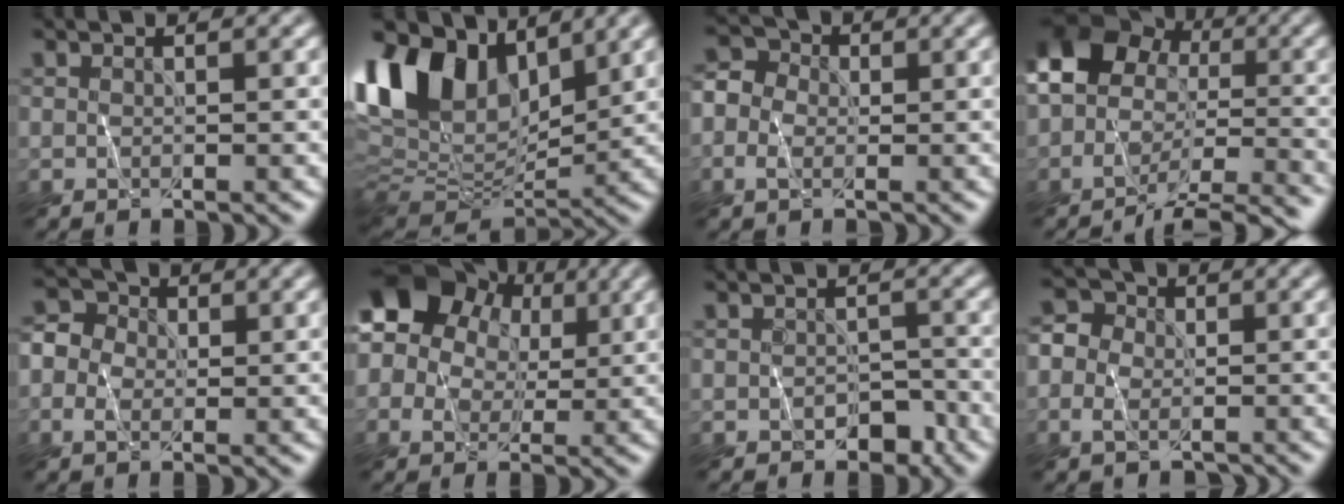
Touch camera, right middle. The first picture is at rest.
{"total": 15.1, "force": [6.5, 8.8, 10.4], "torque": [-0.216, 0.031, 0.112]}
{"total": 3.5, "force": [-0.8, 2.9, 1.8], "torque": [-0.033, 0.008, -0.019]}
{"total": 10.5, "force": [-4.3, 7.7, 5.6], "torque": [-0.090, -0.004, -0.061]}
{"total": 3.2, "force": [-0.2, 2.7, 1.7], "torque": [-0.033, 0.008, -0.009]}
{"total": 10.6, "force": [4.4, 7.9, 5.5], "torque": [-0.094, 0.041, 0.047]}
{"total": 2.3, "force": [-1.2, 1.5, 1.3], "torque": [-0.018, -0.001, -0.015]}
{"total": 4.3, "force": [-1.4, 3.6, 1.7], "torque": [-0.016, 0.009, -0.034]}